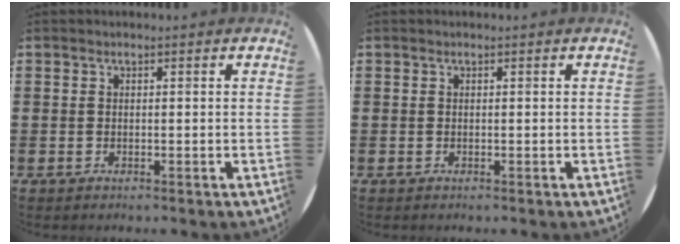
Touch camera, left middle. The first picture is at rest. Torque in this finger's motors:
{"motor_torque": [-0.10, 0.01, 0.00, 0.00]}